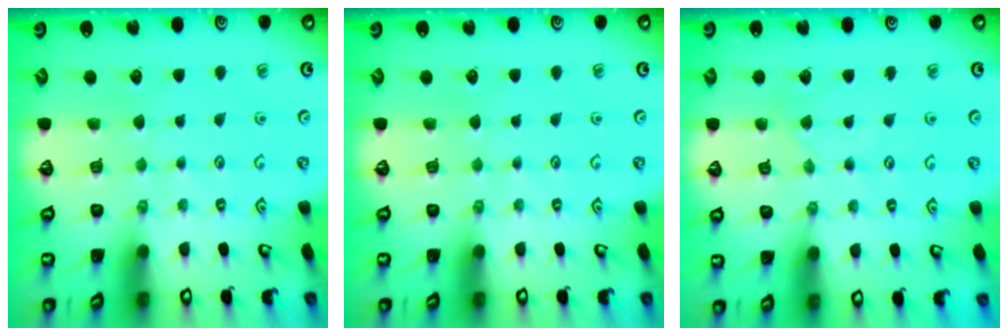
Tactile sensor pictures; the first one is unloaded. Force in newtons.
{"total": 0.0}
{"total": 1.8, "press": 1.7, "slide": 0.4}